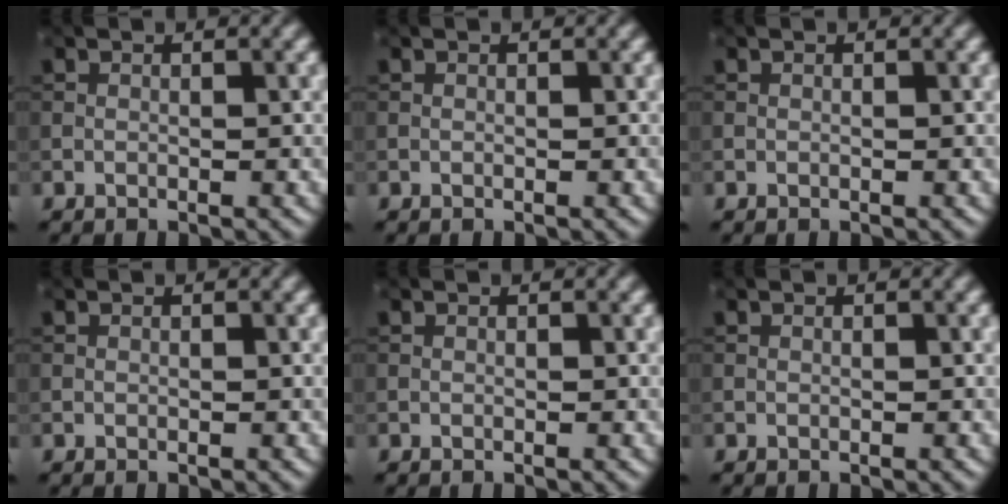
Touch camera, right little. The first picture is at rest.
{"total": 0.0}
{"total": 0.0}
{"total": 0.0}
{"total": 0.0}
{"total": 0.0}